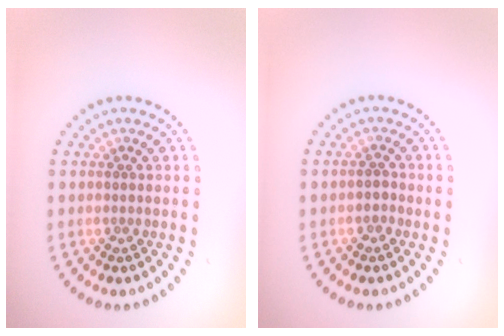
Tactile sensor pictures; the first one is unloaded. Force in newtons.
{"total": 0.6, "press": 0.5, "slide": 0.3}